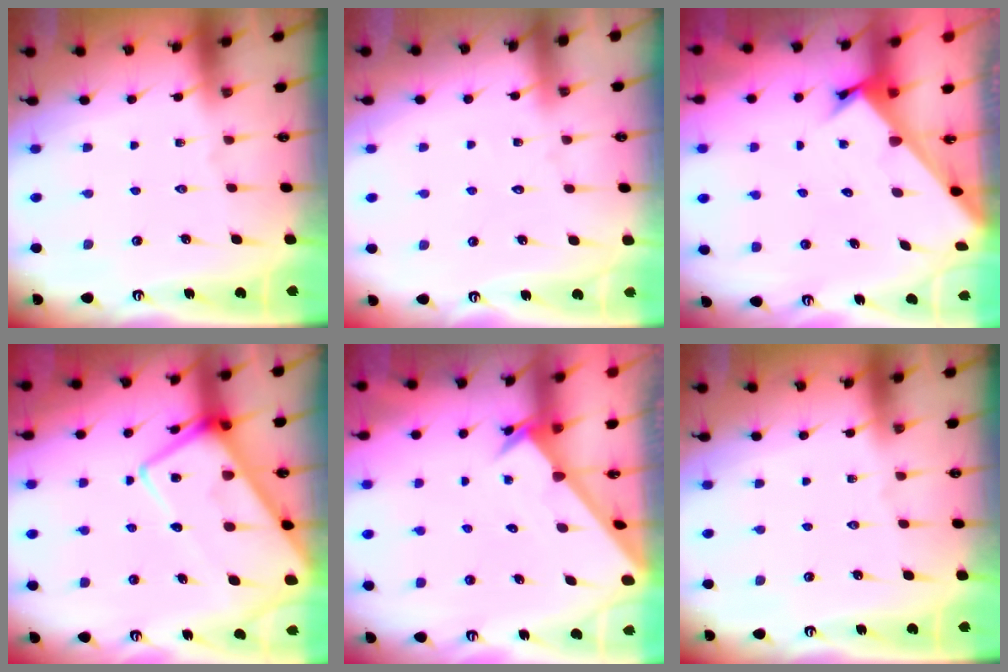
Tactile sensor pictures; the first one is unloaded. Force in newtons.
{"total": 2.8, "press": 2.8, "slide": 0.3}
{"total": 2.7, "press": 2.7, "slide": 0.2}
{"total": 15.7, "press": 15.6, "slide": 1.7}
{"total": 2.4, "press": 2.4, "slide": 0.2}
{"total": 0.0}